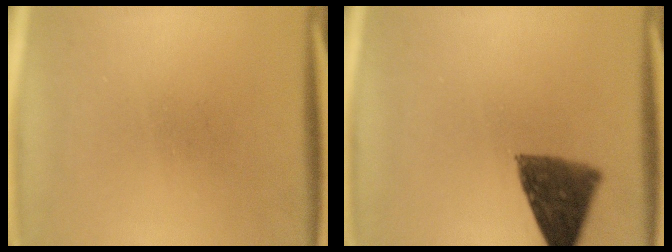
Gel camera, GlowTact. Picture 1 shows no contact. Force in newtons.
{"total": 9.8}